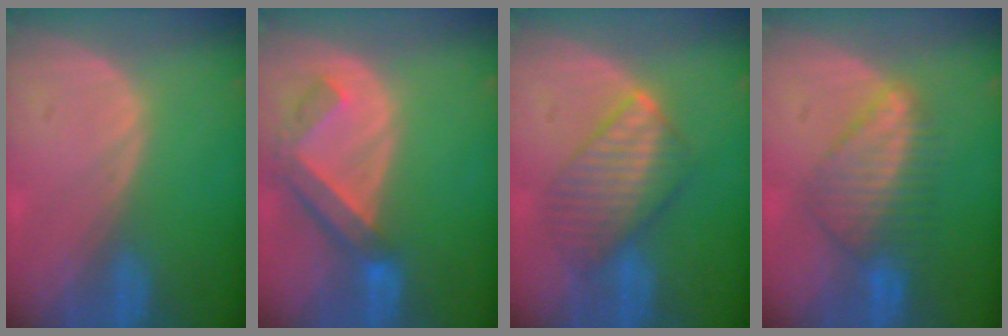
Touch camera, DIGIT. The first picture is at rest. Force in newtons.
{"total": 6.5, "press": 5.8, "slide": 3.0}
{"total": 7.1, "press": 7.1, "slide": 0.3}
{"total": 6.7, "press": 6.6, "slide": 1.3}